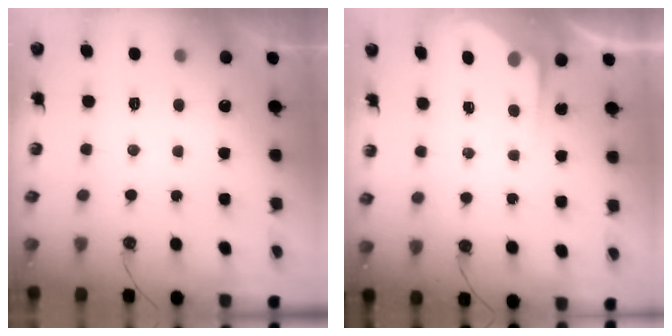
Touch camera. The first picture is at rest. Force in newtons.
{"total": 2.3, "press": 2.3, "slide": 0.3}